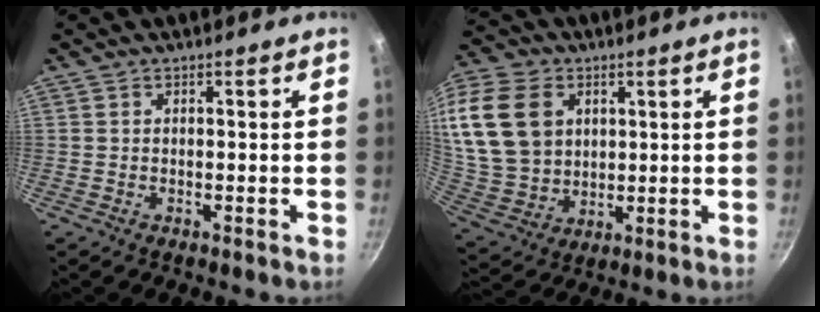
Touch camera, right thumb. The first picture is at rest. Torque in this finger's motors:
{"motor_torque": [-1.42, 2.47, 1.09, 1.35, 0.25]}